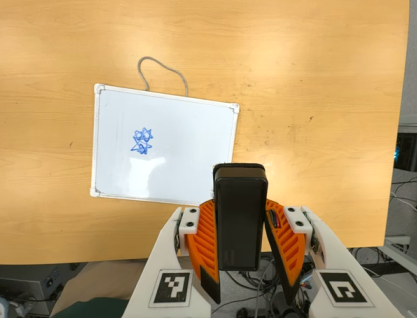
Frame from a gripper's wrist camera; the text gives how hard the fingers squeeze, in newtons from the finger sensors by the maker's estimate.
{"total": 5.6, "left": 4.4, "right": 6.8}